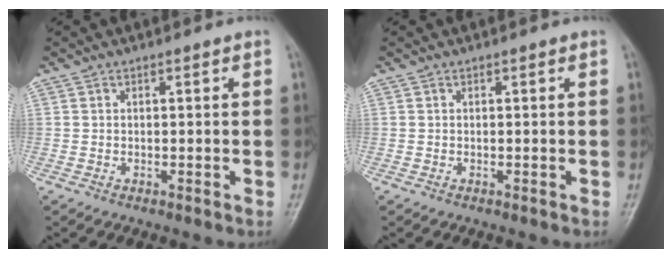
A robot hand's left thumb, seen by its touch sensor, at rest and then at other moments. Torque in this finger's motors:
{"motor_torque": [0.00, 0.00, -0.08, 0.02, 0.00]}